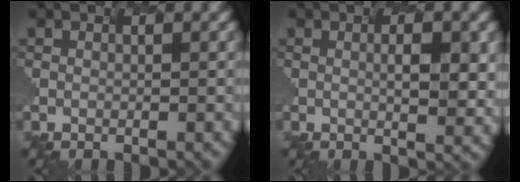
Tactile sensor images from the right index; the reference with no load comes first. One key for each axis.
{"total": 2.7, "fx": 0.2, "fy": 0.6, "fz": 2.6, "tx": -0.042, "ty": 0.001, "tz": 0.013}